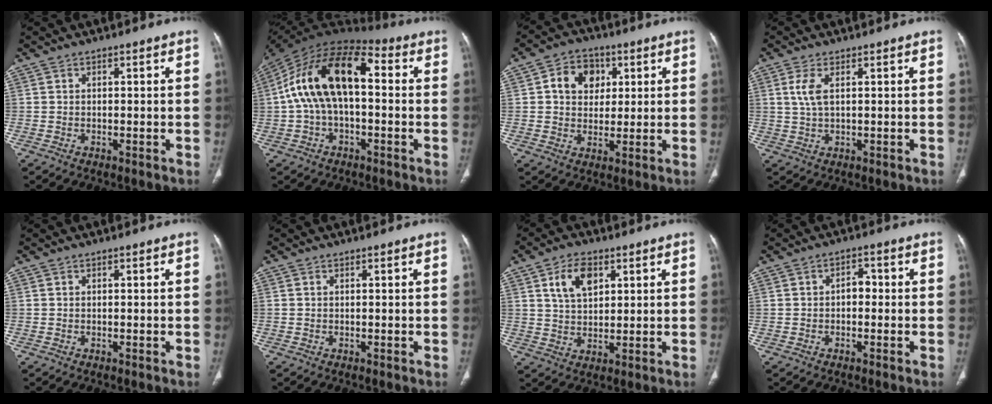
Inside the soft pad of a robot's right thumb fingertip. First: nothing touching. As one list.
[{"total": 17.8, "force": [1.3, 9.4, 15.0], "torque": [-0.271, 0.049, 0.014]}, {"total": 8.8, "force": [2.4, 7.1, 4.7], "torque": [-0.038, 0.000, 0.036]}, {"total": 4.0, "force": [1.2, 1.6, 3.4], "torque": [-0.087, 0.001, 0.029]}, {"total": 0.0}, {"total": 0.0}, {"total": 7.7, "force": [3.3, 4.7, 5.2], "torque": [-0.076, -0.013, 0.063]}, {"total": 2.7, "force": [-0.3, 1.8, 2.0], "torque": [-0.016, 0.011, -0.011]}]